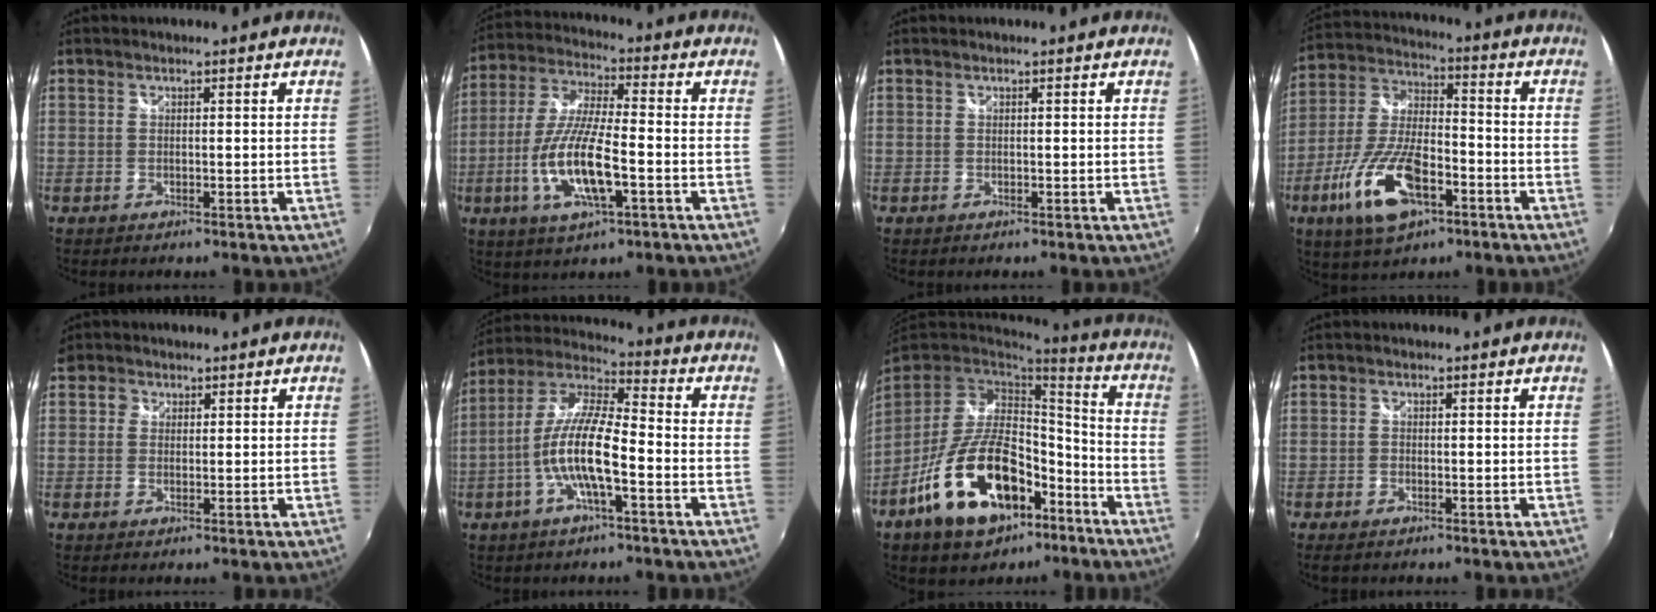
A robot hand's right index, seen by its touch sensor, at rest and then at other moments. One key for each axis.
{"total": 14.0, "fx": -4.4, "fy": 3.6, "fz": 12.9, "tx": -0.267, "ty": -0.011, "tz": -0.082}
{"total": 0.0}
{"total": 16.5, "fx": -7.7, "fy": 6.9, "fz": 12.9, "tx": -0.277, "ty": -0.019, "tz": -0.140}
{"total": 2.1, "fx": 0.5, "fy": 2.1, "fz": 0.3, "tx": 0.002, "ty": 0.007, "tz": 0.003}
{"total": 12.8, "fx": -4.0, "fy": 2.8, "fz": 11.8, "tx": -0.236, "ty": 0.001, "tz": -0.080}
{"total": 21.3, "fx": -11.1, "fy": 11.2, "fz": 14.4, "tx": -0.283, "ty": 0.004, "tz": -0.174}
{"total": 1.6, "fx": -1.2, "fy": 0.6, "fz": 0.9, "tx": -0.017, "ty": -0.006, "tz": -0.020}